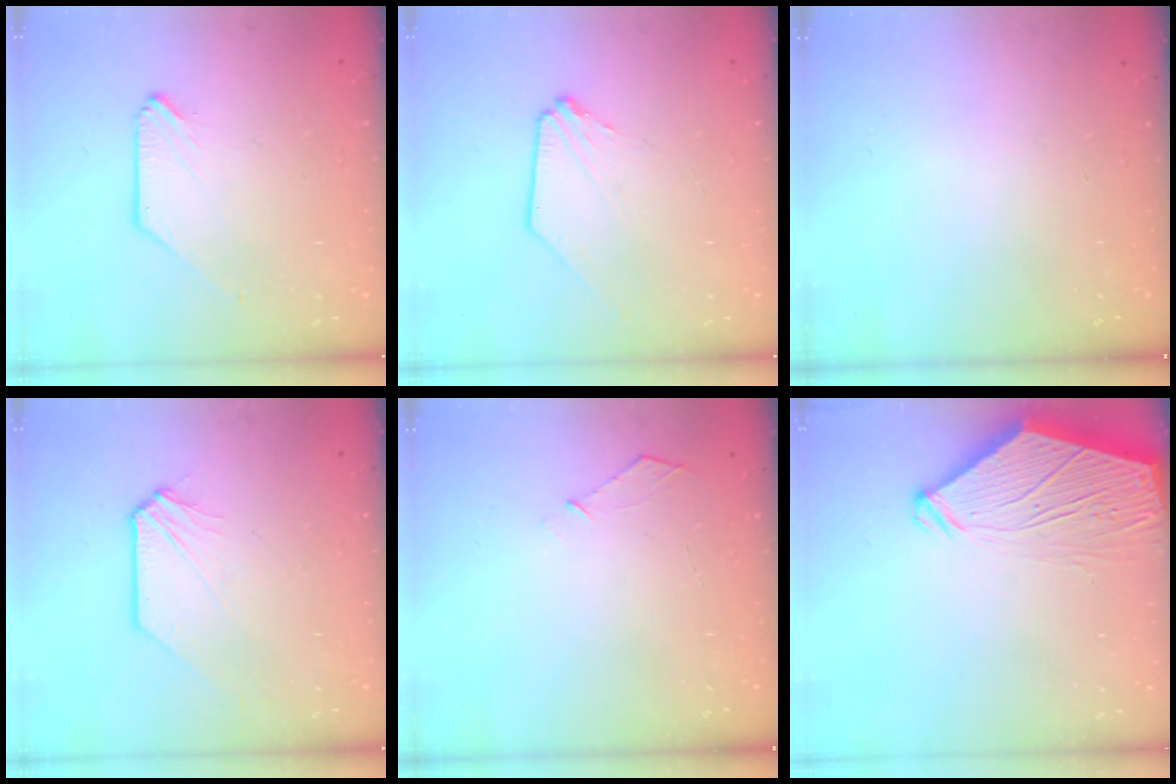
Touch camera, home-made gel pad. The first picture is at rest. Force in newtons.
{"total": 0.6, "press": 0.6, "slide": 0.1}
{"total": 0.0}
{"total": 1.0, "press": 1.0, "slide": 0.1}
{"total": 3.8, "press": 3.7, "slide": 0.4}
{"total": 10.1, "press": 10.0, "slide": 1.5}